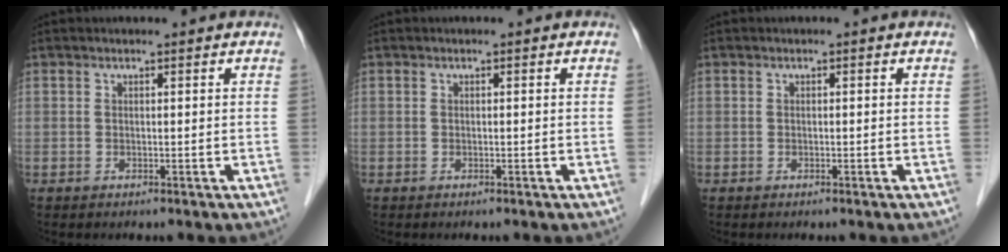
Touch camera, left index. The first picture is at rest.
{"total": 0.0}
{"total": 0.0}